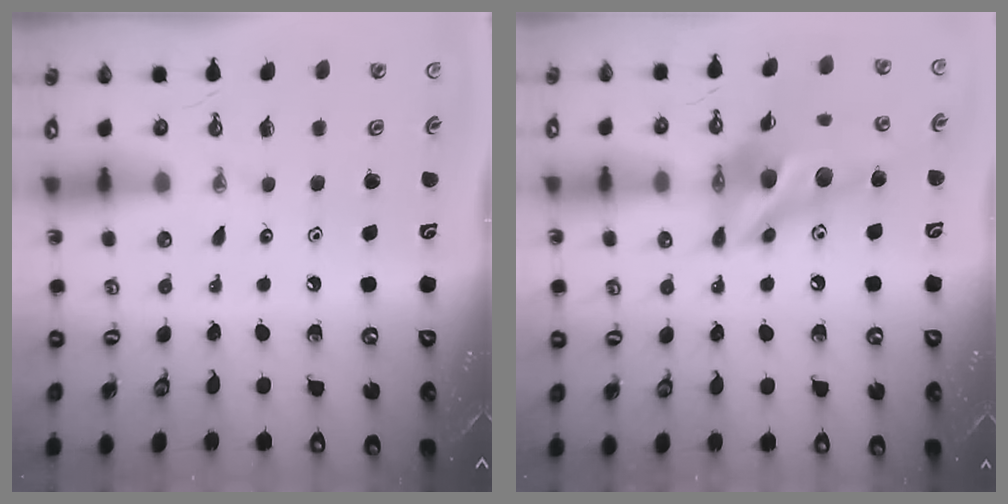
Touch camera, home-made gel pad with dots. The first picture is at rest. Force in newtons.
{"total": 16.1, "press": 16.0, "slide": 1.5}